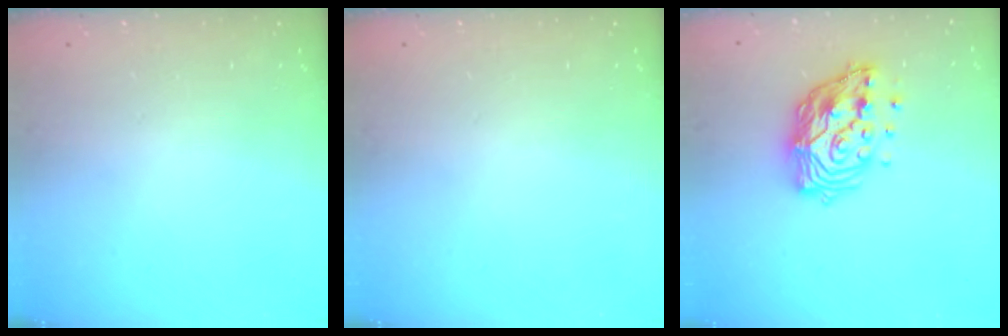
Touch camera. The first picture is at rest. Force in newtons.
{"total": 0.0}
{"total": 14.9, "press": 14.9, "slide": 1.3}